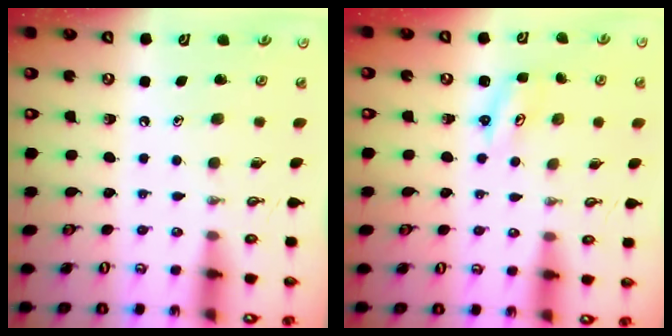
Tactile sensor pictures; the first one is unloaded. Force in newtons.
{"total": 2.2, "press": 2.1, "slide": 0.4}